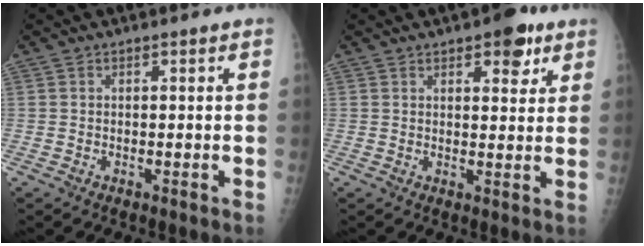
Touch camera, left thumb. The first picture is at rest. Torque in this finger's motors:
{"motor_torque": [0.76, 0.72, 0.47, -0.58, 0.02]}